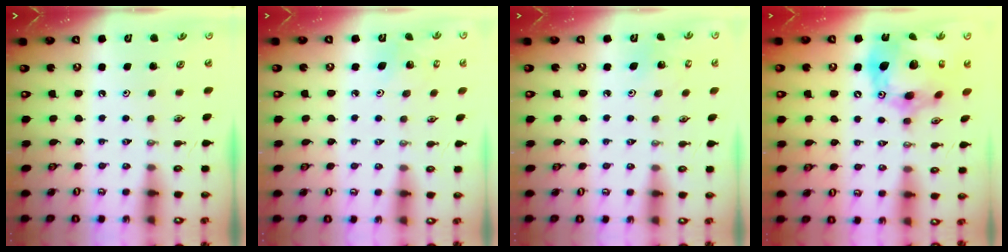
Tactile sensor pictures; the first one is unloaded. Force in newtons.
{"total": 4.1, "press": 4.1, "slide": 0.2}
{"total": 2.7, "press": 2.7, "slide": 0.2}
{"total": 21.6, "press": 21.5, "slide": 2.3}